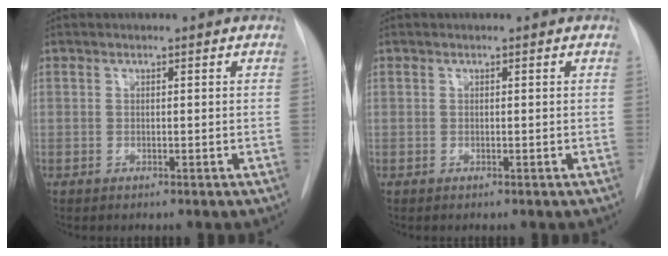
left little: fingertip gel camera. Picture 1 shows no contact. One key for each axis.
{"total": 0.0}